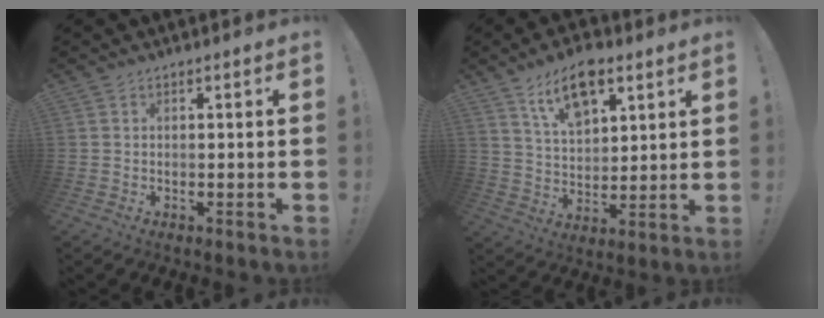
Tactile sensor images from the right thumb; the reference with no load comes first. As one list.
[{"total": 12.5, "force": [7.7, 6.5, 7.4], "torque": [-0.124, -0.030, 0.139]}]